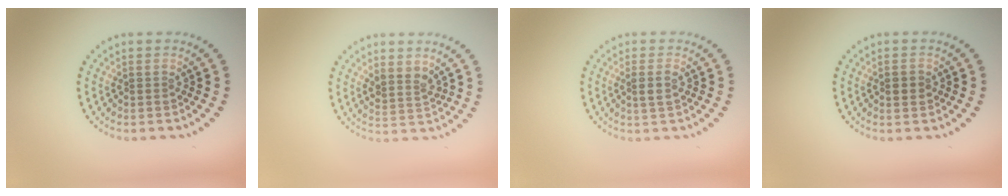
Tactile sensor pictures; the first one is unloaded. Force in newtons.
{"total": 2.0, "press": 1.7, "slide": 1.0}
{"total": 1.3, "press": 1.1, "slide": 0.6}
{"total": 1.2, "press": 1.2, "slide": 0.2}